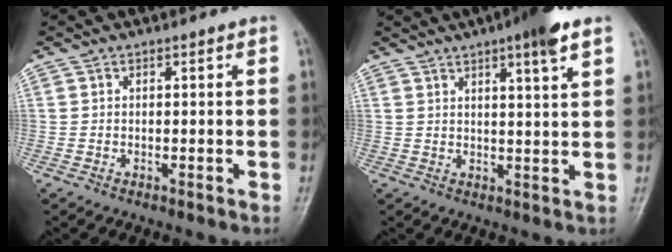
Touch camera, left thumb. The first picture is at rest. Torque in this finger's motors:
{"motor_torque": [1.55, 0.73, 1.15, -0.84, 0.30]}